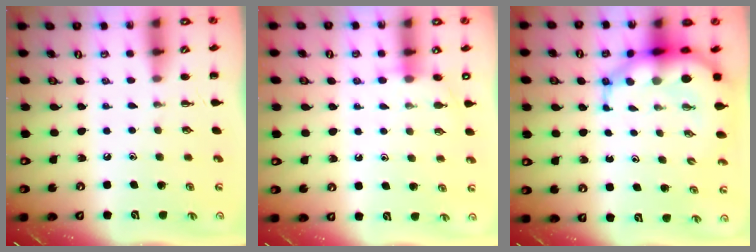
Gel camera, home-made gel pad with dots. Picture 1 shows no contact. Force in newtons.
{"total": 6.9, "press": 6.7, "slide": 1.4}
{"total": 9.4, "press": 9.0, "slide": 2.8}